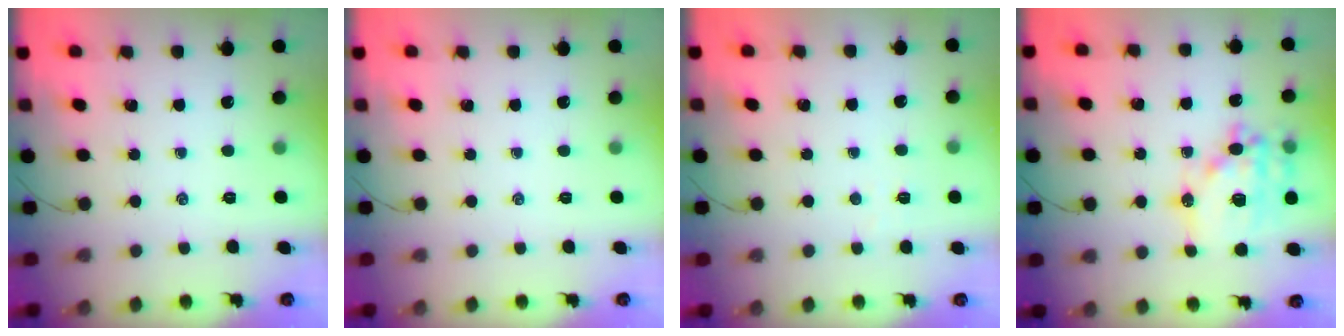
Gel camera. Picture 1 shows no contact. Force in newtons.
{"total": 0.0}
{"total": 2.9, "press": 2.8, "slide": 0.6}
{"total": 17.9, "press": 17.6, "slide": 3.4}